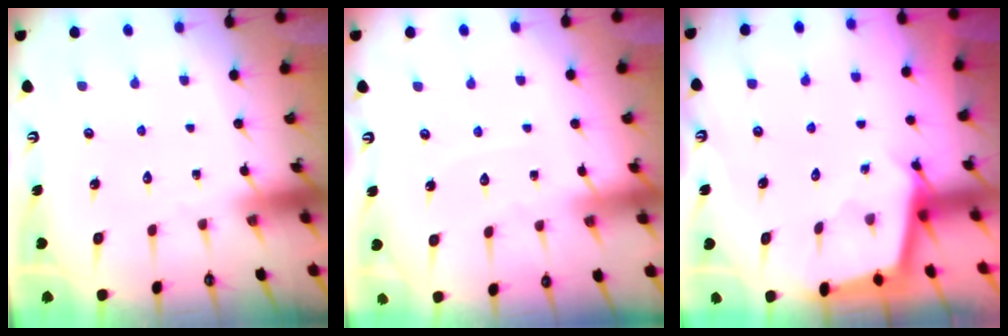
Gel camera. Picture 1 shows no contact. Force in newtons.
{"total": 2.3, "press": 2.2, "slide": 0.3}
{"total": 2.3, "press": 2.3, "slide": 0.2}